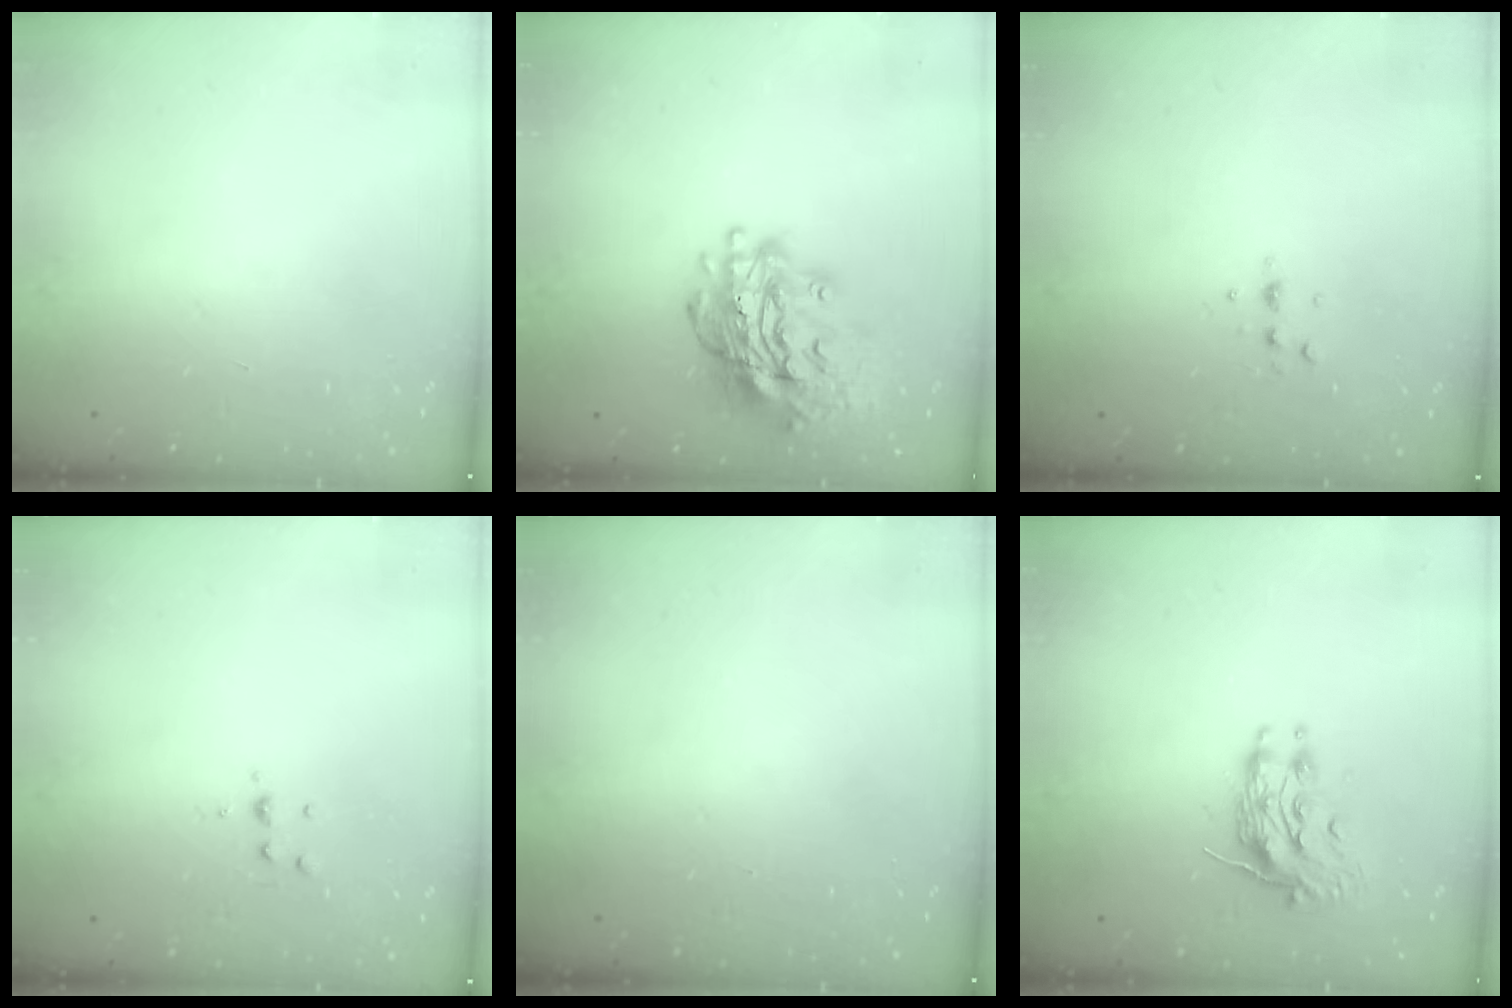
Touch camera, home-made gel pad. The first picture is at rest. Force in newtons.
{"total": 19.1, "press": 19.0, "slide": 1.9}
{"total": 4.0, "press": 3.9, "slide": 0.9}
{"total": 3.8, "press": 3.8, "slide": 0.4}
{"total": 0.0}
{"total": 9.8, "press": 9.7, "slide": 0.8}